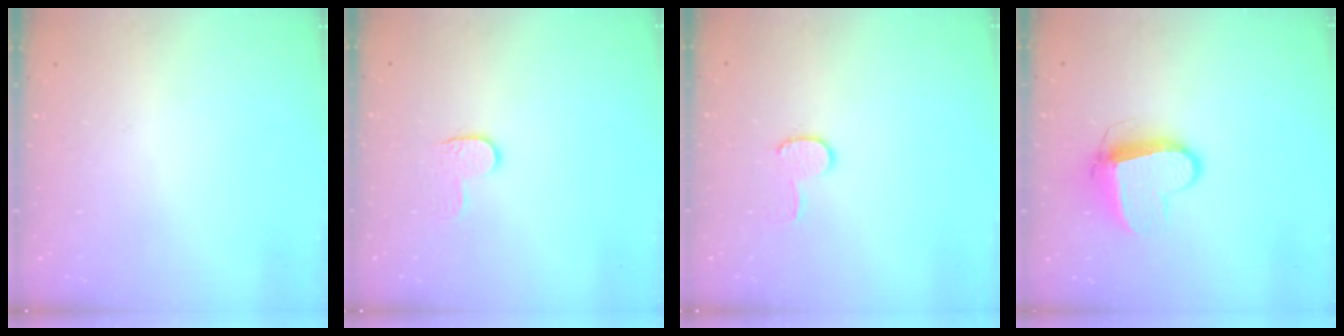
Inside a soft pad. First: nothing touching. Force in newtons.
{"total": 4.6, "press": 4.6, "slide": 0.3}
{"total": 6.4, "press": 6.4, "slide": 0.6}
{"total": 10.3, "press": 10.3, "slide": 0.5}